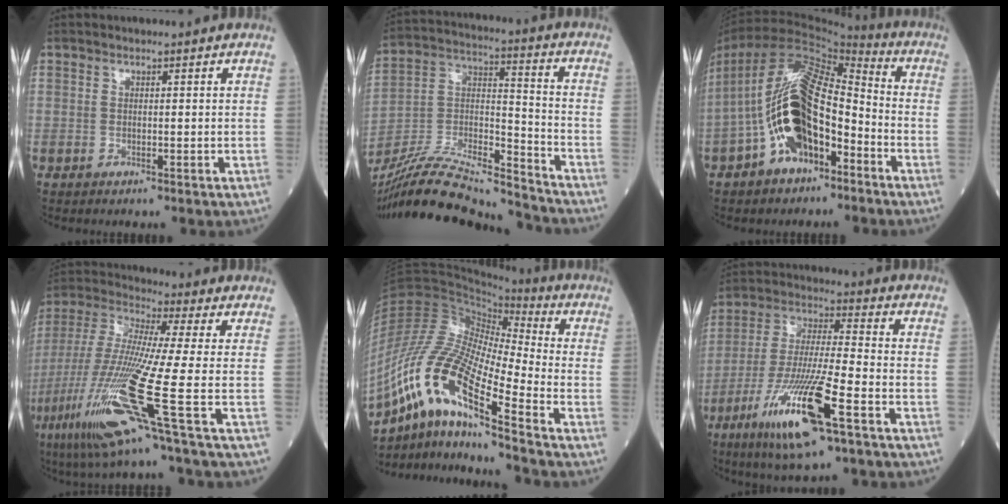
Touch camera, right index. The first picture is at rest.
{"total": 21.5, "force": [-20.1, 1.4, 7.5], "torque": [-0.171, 0.004, -0.349]}
{"total": 18.7, "force": [-5.6, 8.8, 15.5], "torque": [-0.333, 0.026, -0.090]}
{"total": 17.6, "force": [-7.5, -1.2, 15.9], "torque": [-0.358, -0.041, -0.152]}
{"total": 18.3, "force": [-10.3, 2.7, 14.9], "torque": [-0.316, -0.011, -0.189]}
{"total": 16.6, "force": [-8.3, 1.6, 14.2], "torque": [-0.301, -0.033, -0.149]}